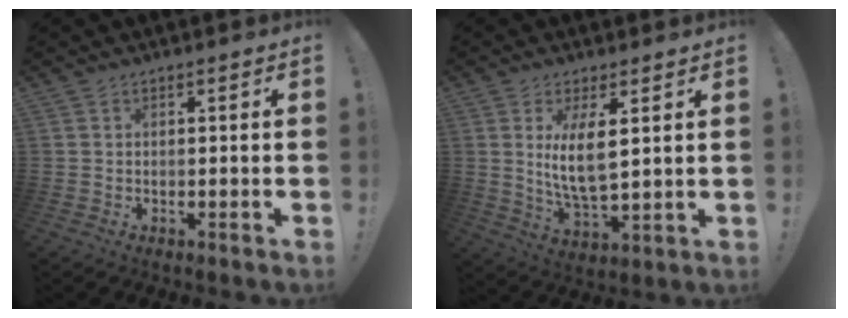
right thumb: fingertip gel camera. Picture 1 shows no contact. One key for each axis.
{"total": 9.8, "fx": 2.7, "fy": 3.2, "fz": 8.9, "tx": -0.180, "ty": -0.018, "tz": 0.045}